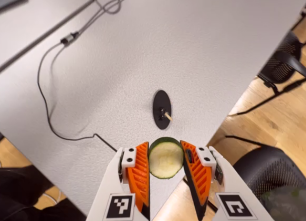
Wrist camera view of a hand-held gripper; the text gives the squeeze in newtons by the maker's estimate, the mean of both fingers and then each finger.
{"total": 12.6, "left": 13.1, "right": 12.1}